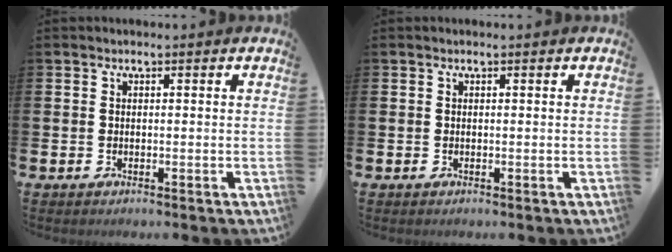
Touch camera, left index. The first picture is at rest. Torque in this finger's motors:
{"motor_torque": [-0.02, 0.05, -0.03, -0.01]}